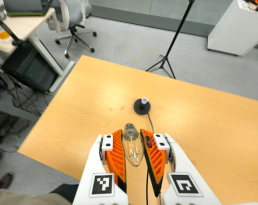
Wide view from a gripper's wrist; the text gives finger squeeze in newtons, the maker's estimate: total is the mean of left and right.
{"total": 20.4, "left": 21.8, "right": 19.0}